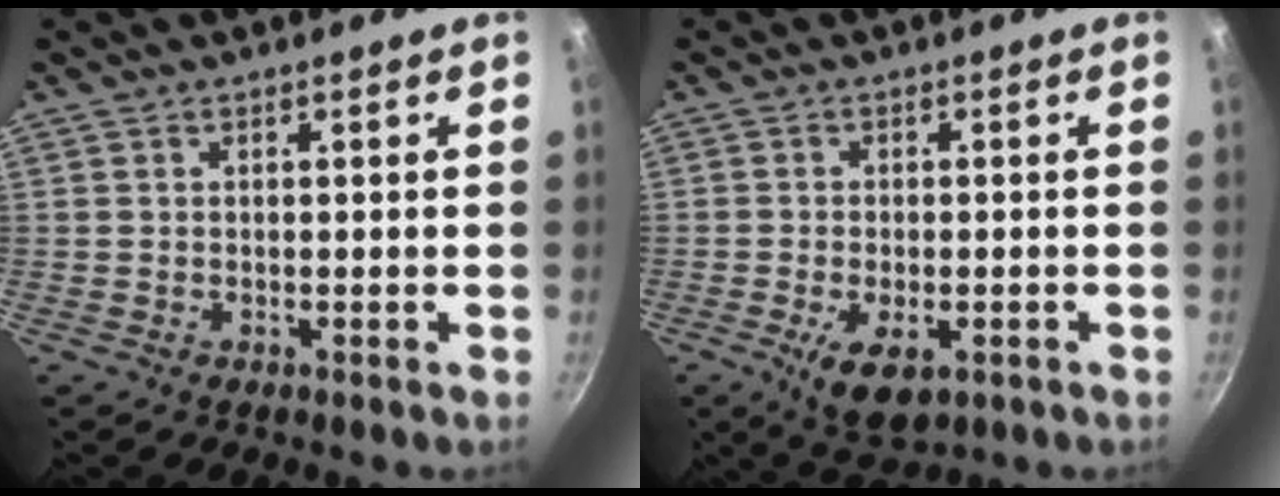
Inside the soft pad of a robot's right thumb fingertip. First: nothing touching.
{"total": 7.6, "force": [-2.9, 3.8, 5.9], "torque": [-0.095, -0.001, -0.039]}